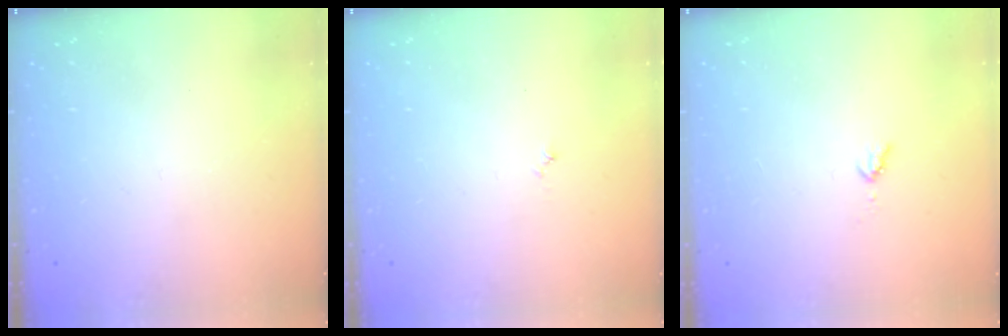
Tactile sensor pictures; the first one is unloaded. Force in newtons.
{"total": 3.0, "press": 2.9, "slide": 0.3}
{"total": 2.8, "press": 2.8, "slide": 0.4}